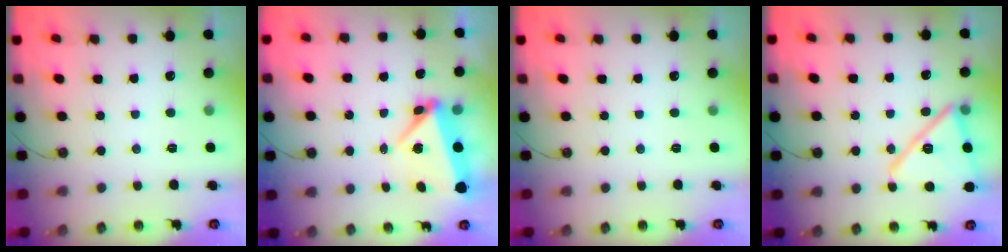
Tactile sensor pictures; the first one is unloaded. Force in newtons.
{"total": 5.5, "press": 5.1, "slide": 2.0}
{"total": 0.0}
{"total": 16.4, "press": 16.3, "slide": 0.7}